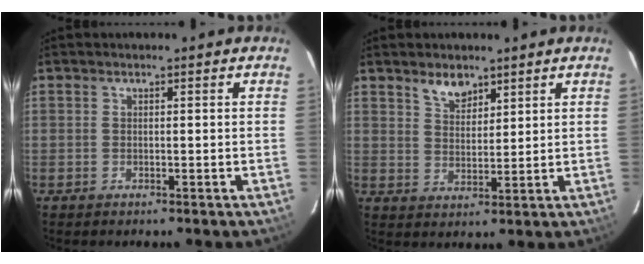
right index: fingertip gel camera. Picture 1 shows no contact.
{"total": 4.6, "force": [3.4, 2.3, 2.0], "torque": [-0.030, 0.003, 0.064]}